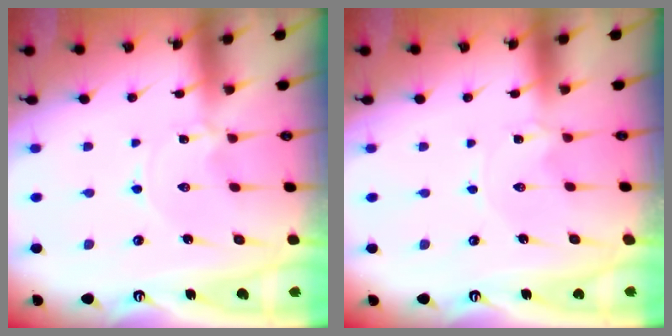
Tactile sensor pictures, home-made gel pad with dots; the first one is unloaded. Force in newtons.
{"total": 1.1, "press": 1.0, "slide": 0.2}